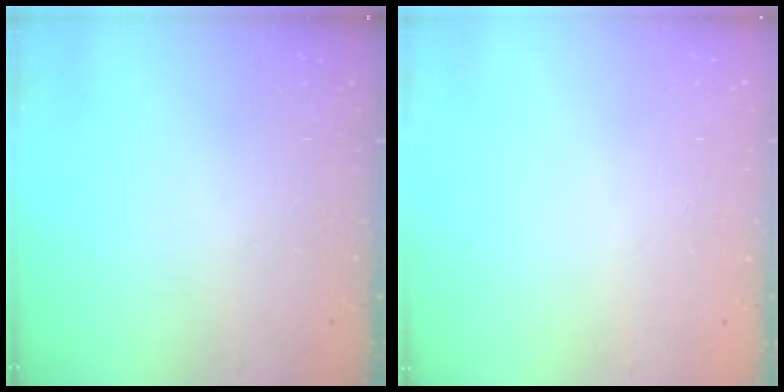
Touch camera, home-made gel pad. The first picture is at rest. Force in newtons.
{"total": 0.0}